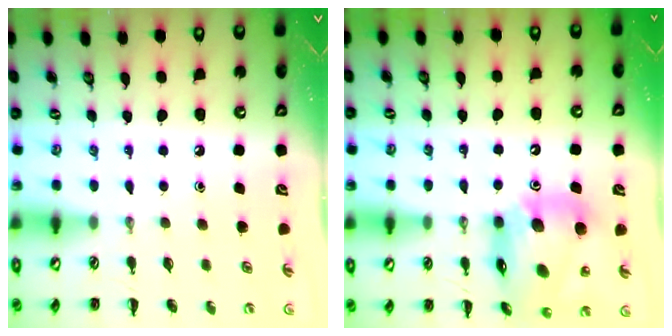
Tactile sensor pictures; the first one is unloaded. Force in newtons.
{"total": 17.3, "press": 16.7, "slide": 4.5}